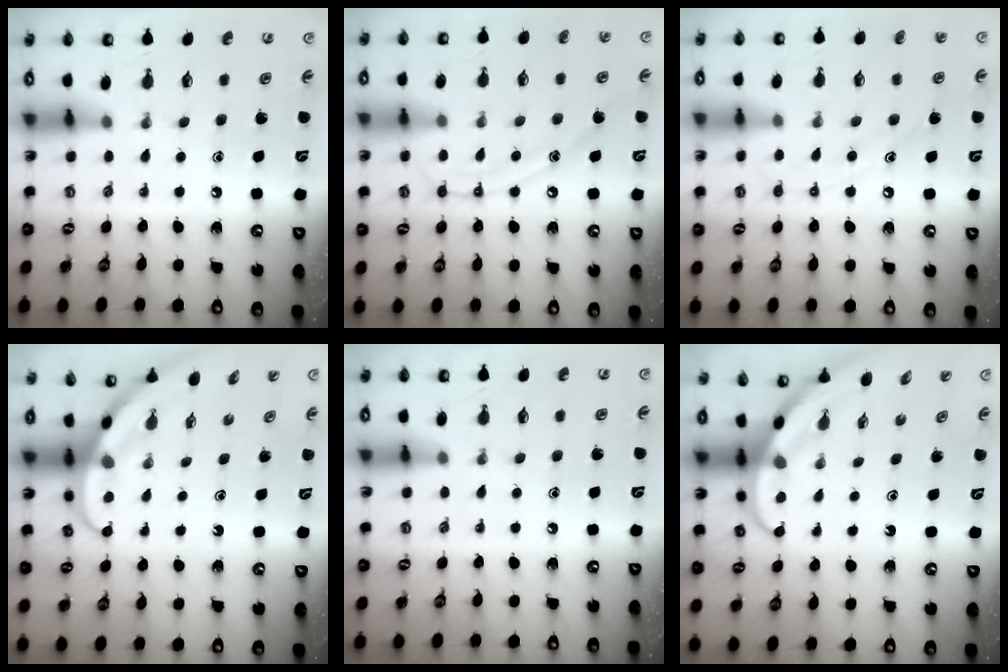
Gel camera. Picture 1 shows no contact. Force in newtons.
{"total": 10.7, "press": 10.7, "slide": 1.0}
{"total": 9.0, "press": 9.0, "slide": 0.8}
{"total": 3.9, "press": 3.9, "slide": 0.3}
{"total": 0.0}
{"total": 3.8, "press": 3.8, "slide": 0.3}